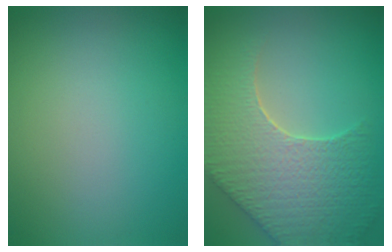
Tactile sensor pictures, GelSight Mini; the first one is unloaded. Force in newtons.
{"total": 8.7, "press": 6.3, "slide": 6.0}